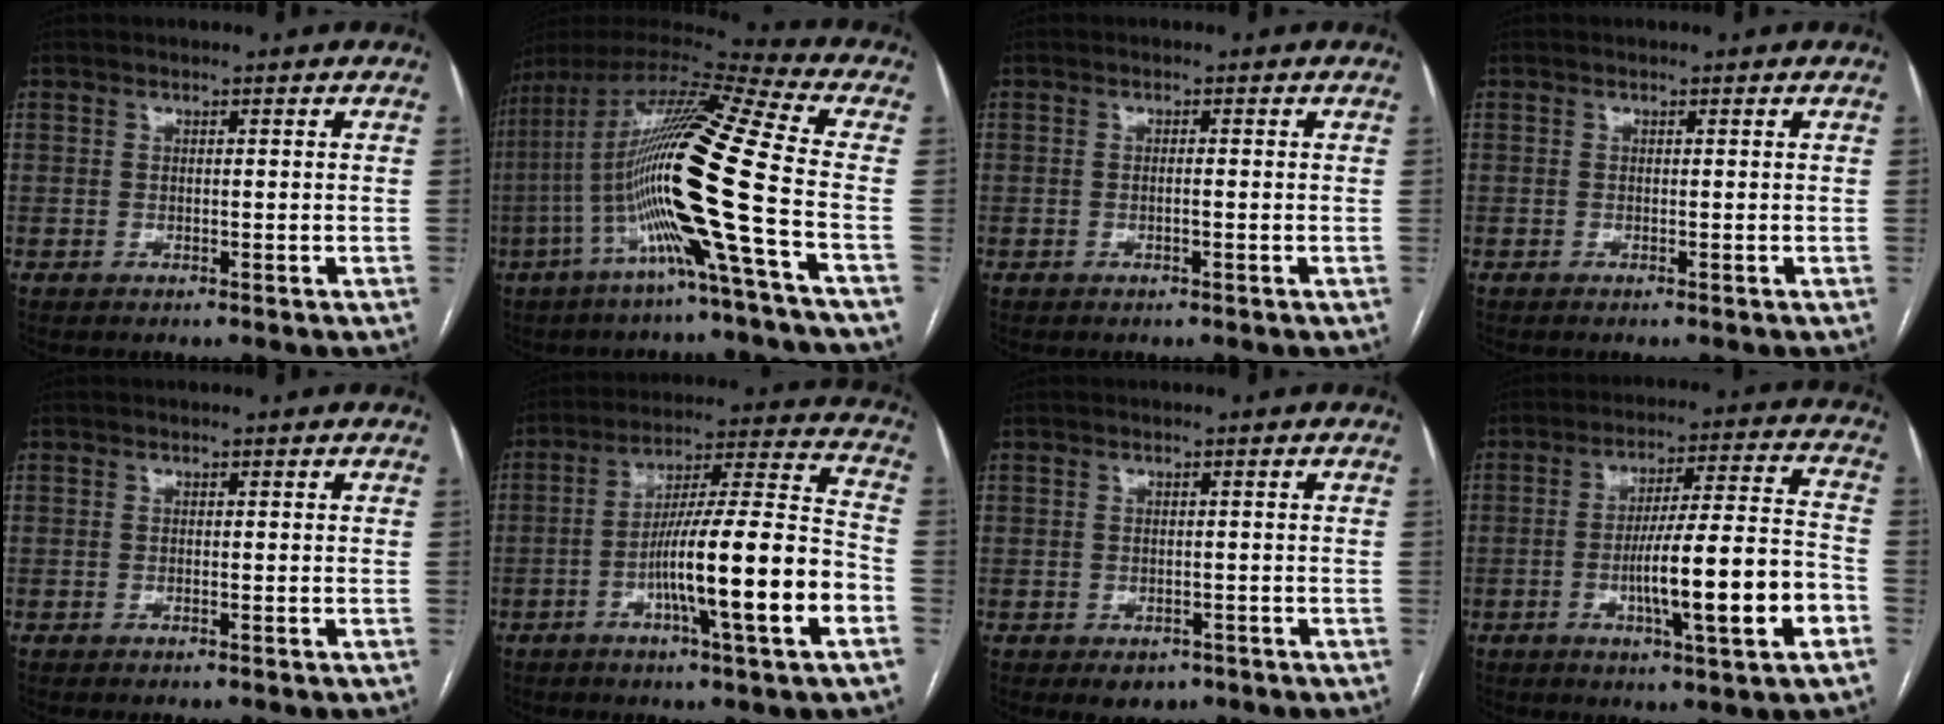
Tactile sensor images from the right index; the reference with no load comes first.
{"total": 20.8, "force": [-5.0, -1.2, 20.1], "torque": [-0.397, -0.008, -0.111]}
{"total": 0.7, "force": [-0.2, 0.0, 0.7], "torque": [-0.014, 0.001, -0.002]}
{"total": 0.0}
{"total": 0.0}
{"total": 17.4, "force": [-5.7, 0.3, 16.5], "torque": [-0.272, 0.004, -0.094]}
{"total": 2.9, "force": [-1.7, 2.1, 1.1], "torque": [-0.005, 0.002, -0.013]}
{"total": 14.9, "force": [-4.6, 0.8, 14.1], "torque": [-0.231, 0.005, -0.069]}